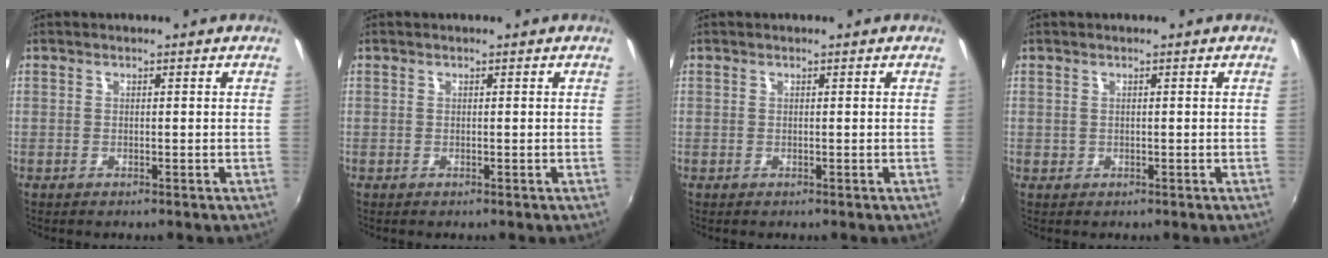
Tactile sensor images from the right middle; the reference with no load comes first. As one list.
[{"total": 0.0}, {"total": 0.0}, {"total": 0.5, "force": [-0.1, 0.5, 0.1], "torque": [0.001, -0.001, -0.001]}]